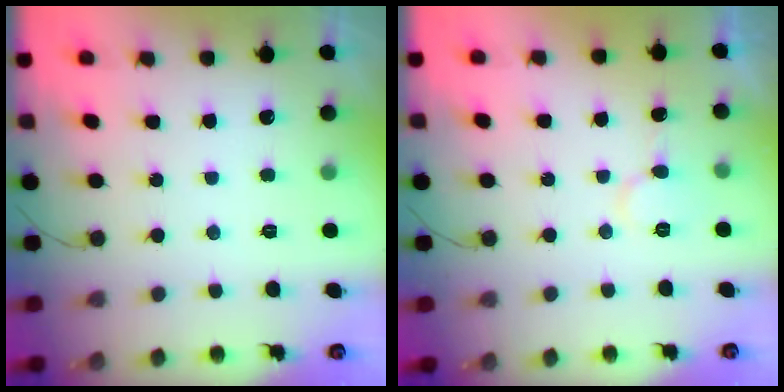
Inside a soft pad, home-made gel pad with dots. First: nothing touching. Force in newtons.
{"total": 5.8, "press": 5.7, "slide": 0.6}